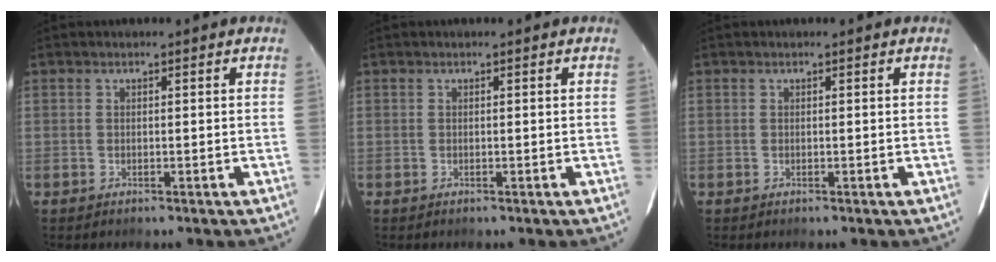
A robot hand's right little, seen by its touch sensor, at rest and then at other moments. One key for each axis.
{"total": 0.0}
{"total": 0.0}